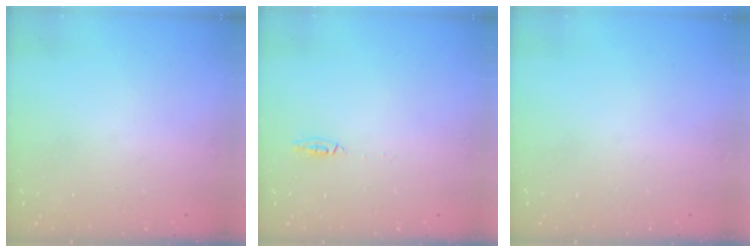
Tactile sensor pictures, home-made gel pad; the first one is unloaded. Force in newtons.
{"total": 5.2, "press": 4.1, "slide": 3.2}
{"total": 0.0}